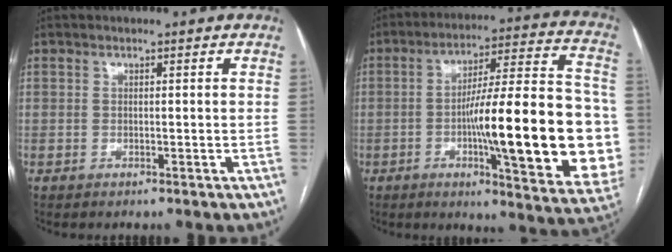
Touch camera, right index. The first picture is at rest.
{"total": 25.5, "force": [-4.1, 3.8, 24.9], "torque": [-0.292, 0.014, -0.052]}